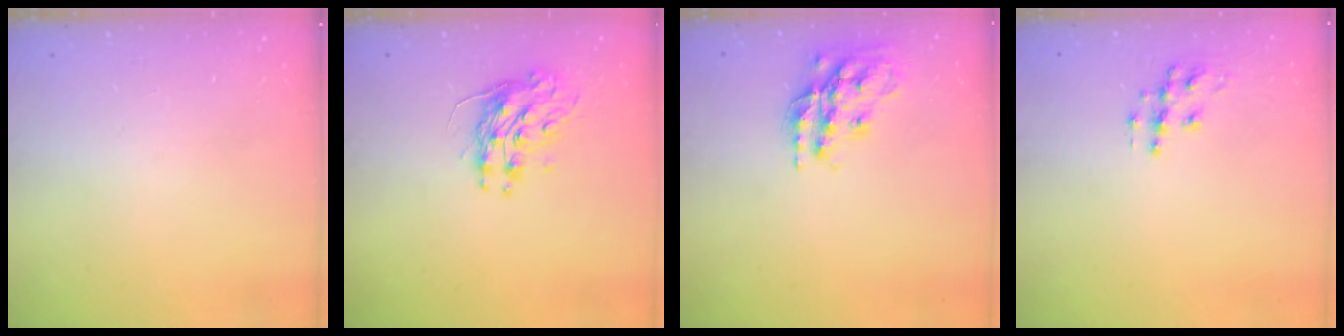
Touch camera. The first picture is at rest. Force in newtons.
{"total": 9.2, "press": 9.2, "slide": 0.7}
{"total": 17.6, "press": 17.5, "slide": 1.3}
{"total": 8.7, "press": 8.7, "slide": 0.5}